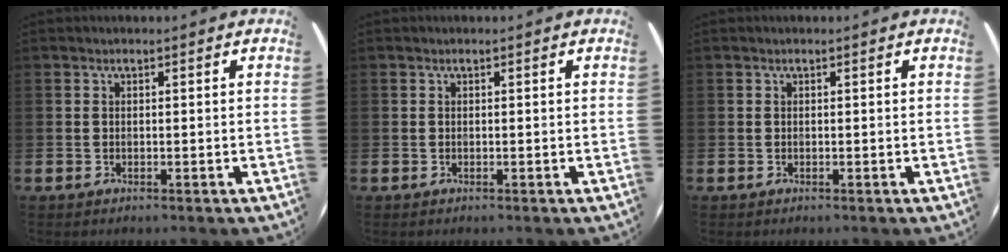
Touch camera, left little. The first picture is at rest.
{"total": 0.0}
{"total": 0.0}